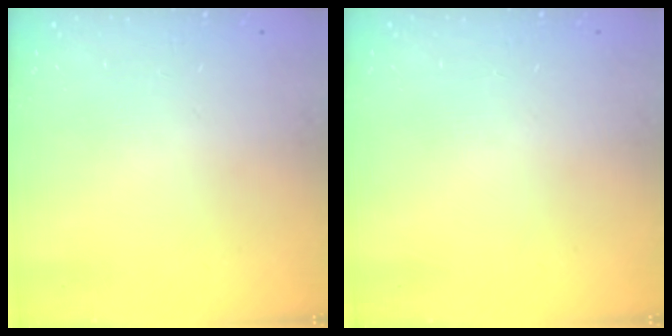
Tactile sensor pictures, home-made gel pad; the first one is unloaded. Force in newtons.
{"total": 0.0}